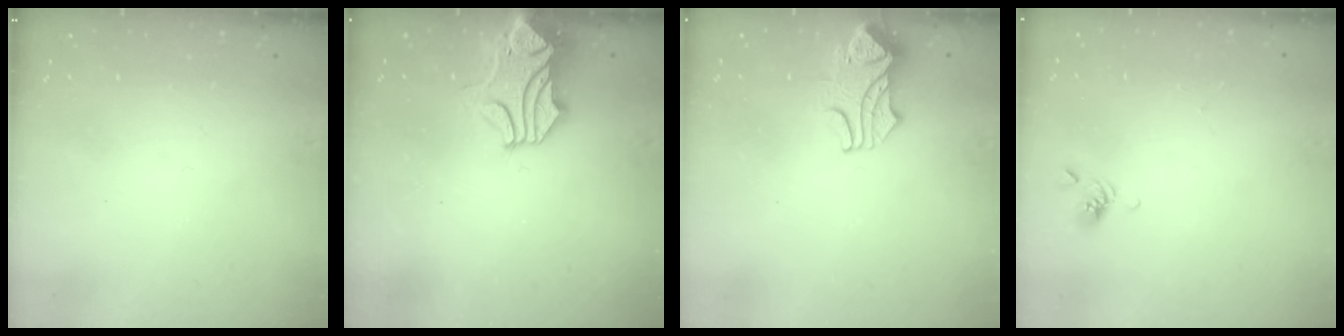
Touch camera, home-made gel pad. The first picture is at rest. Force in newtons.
{"total": 1.5, "press": 0.8, "slide": 1.3}
{"total": 1.6, "press": 1.5, "slide": 0.5}
{"total": 2.8, "press": 2.8, "slide": 0.1}